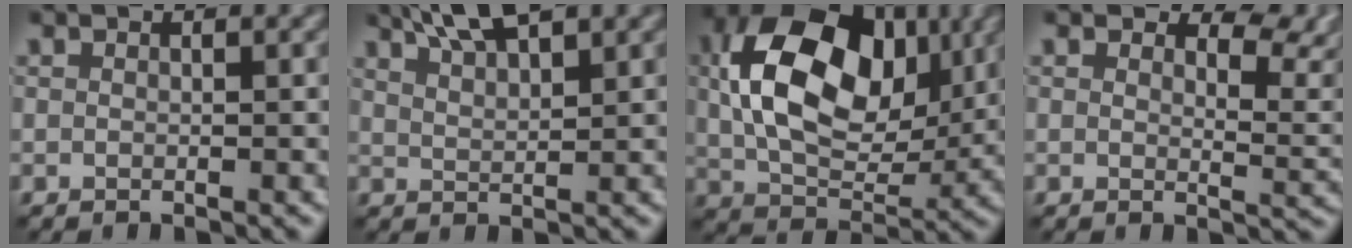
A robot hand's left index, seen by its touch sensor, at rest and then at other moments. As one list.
[{"total": 5.9, "force": [4.2, 1.5, 3.9], "torque": [-0.049, 0.019, 0.056]}, {"total": 13.4, "force": [2.4, 8.5, 10.0], "torque": [-0.179, 0.007, 0.038]}, {"total": 4.3, "force": [2.7, 2.0, 2.8], "torque": [-0.034, -0.004, 0.036]}]